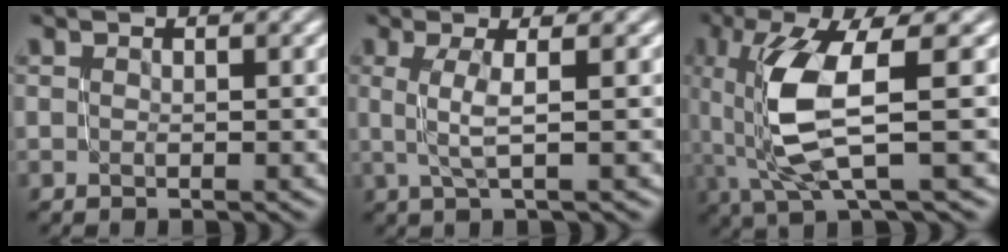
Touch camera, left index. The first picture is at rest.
{"total": 2.6, "force": [0.4, 0.7, 2.5], "torque": [-0.045, 0.004, 0.007]}
{"total": 7.8, "force": [0.6, 2.2, 7.5], "torque": [-0.157, -0.006, 0.020]}